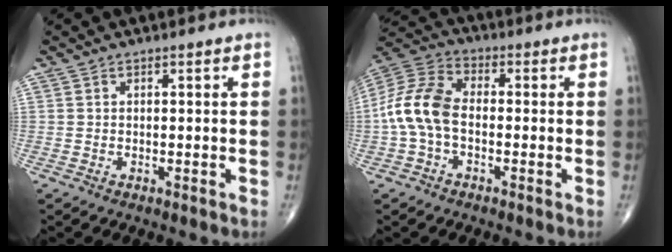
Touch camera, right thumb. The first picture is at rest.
{"total": 11.2, "force": [-1.5, 6.8, 8.7], "torque": [-0.183, 0.033, -0.040]}